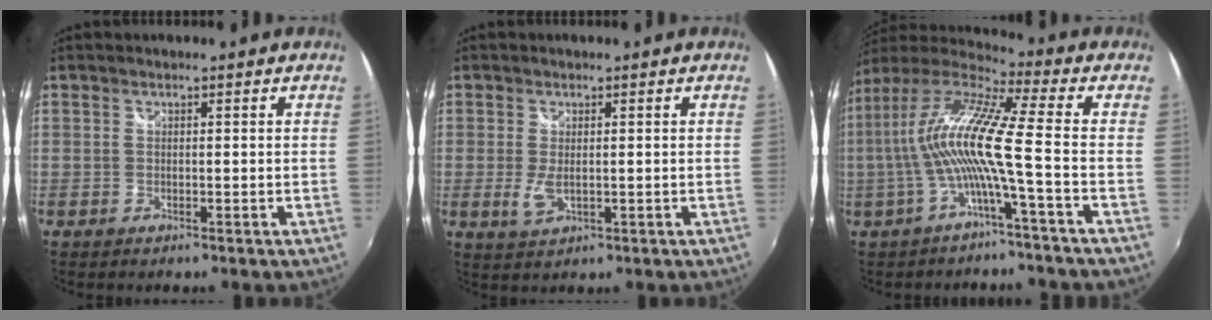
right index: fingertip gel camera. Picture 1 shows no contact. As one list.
[{"total": 3.3, "force": [-0.3, 1.6, 2.9], "torque": [-0.058, -0.009, -0.001]}, {"total": 12.5, "force": [-2.4, -1.1, 12.2], "torque": [-0.219, -0.003, -0.047]}]